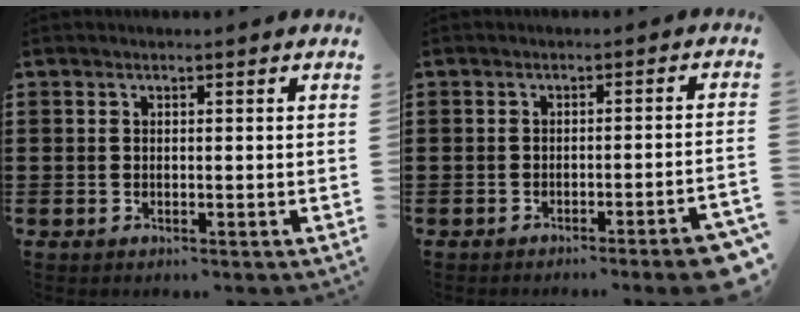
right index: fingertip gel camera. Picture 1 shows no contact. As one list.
[{"total": 3.4, "force": [-2.5, -0.4, 2.3], "torque": [-0.036, -0.010, -0.046]}]